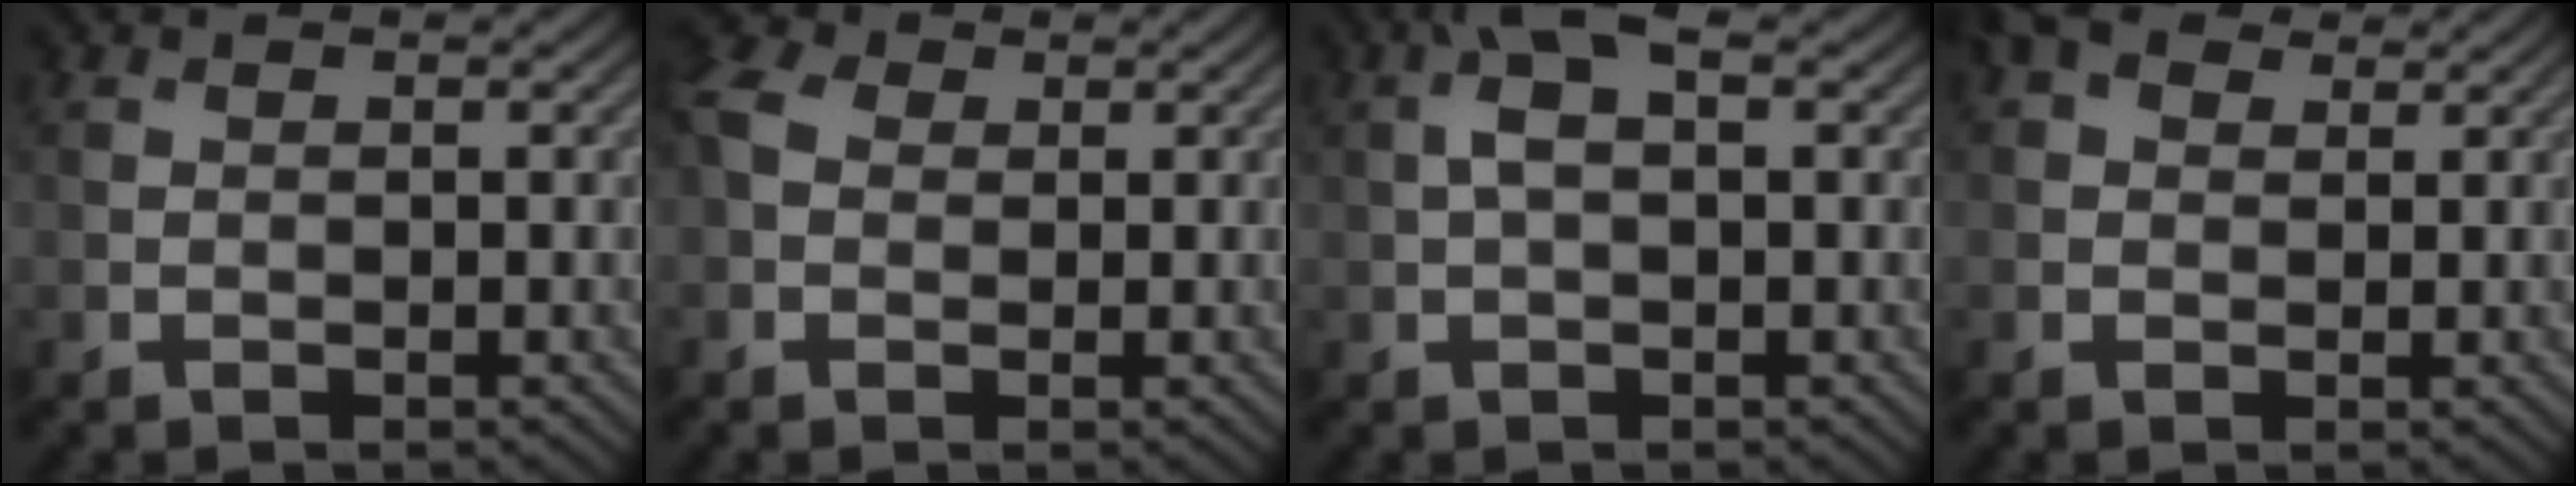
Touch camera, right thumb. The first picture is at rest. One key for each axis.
{"total": 4.2, "fx": 0.5, "fy": 3.3, "fz": 2.7, "tx": -0.075, "ty": 0.010, "tz": -0.002}
{"total": 4.0, "fx": 0.9, "fy": 1.5, "fz": 3.6, "tx": -0.083, "ty": 0.013, "tz": 0.014}
{"total": 3.9, "fx": 2.1, "fy": 2.5, "fz": 2.1, "tx": -0.043, "ty": 0.010, "tz": 0.032}